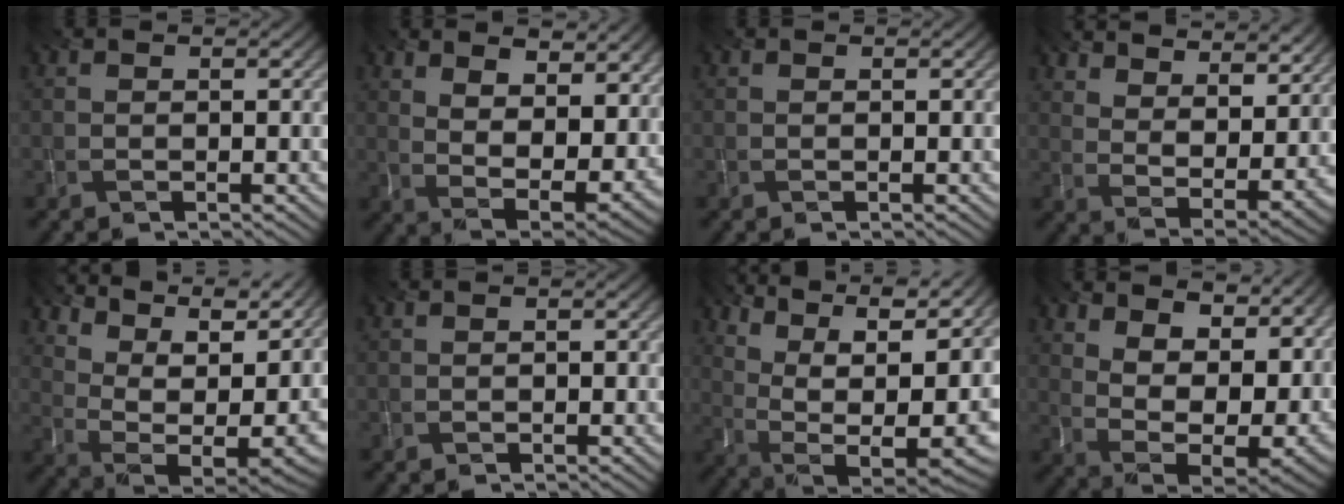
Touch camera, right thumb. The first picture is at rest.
{"total": 14.2, "force": [7.1, 6.6, 10.4], "torque": [-0.175, 0.017, 0.102]}
{"total": 0.0}
{"total": 12.2, "force": [9.1, 4.5, 6.7], "torque": [-0.126, -0.012, 0.130]}
{"total": 15.6, "force": [10.3, 6.0, 10.0], "torque": [-0.152, 0.025, 0.150]}
{"total": 0.6, "force": [-0.5, 0.2, -0.2], "torque": [0.008, -0.001, -0.008]}
{"total": 16.5, "force": [6.4, 8.1, 12.8], "torque": [-0.202, 0.026, 0.129]}
{"total": 16.3, "force": [8.5, 7.4, 11.7], "torque": [-0.196, 0.036, 0.122]}